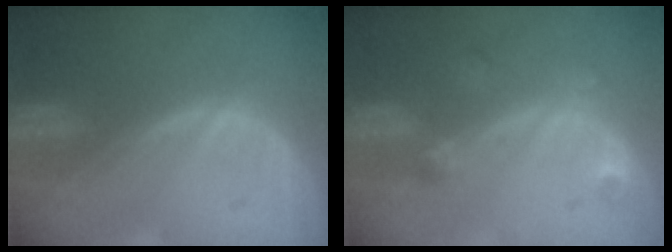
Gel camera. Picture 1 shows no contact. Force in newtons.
{"total": 2.8, "press": 2.7, "slide": 0.7}